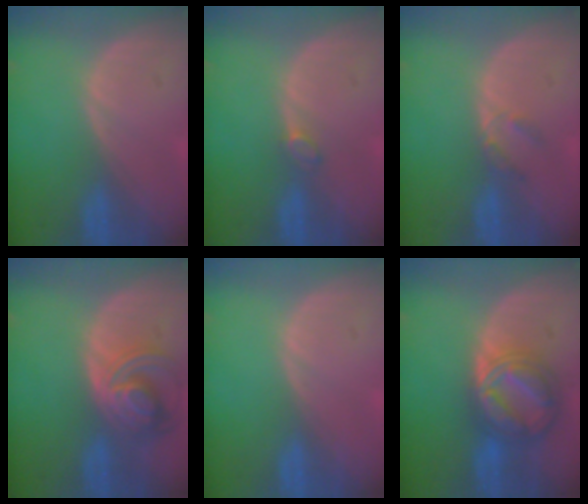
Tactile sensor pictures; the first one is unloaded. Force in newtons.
{"total": 1.4, "press": 1.4, "slide": 0.2}
{"total": 2.3, "press": 2.0, "slide": 1.1}
{"total": 7.8, "press": 6.8, "slide": 3.7}
{"total": 0.0}
{"total": 8.9, "press": 8.8, "slide": 0.7}